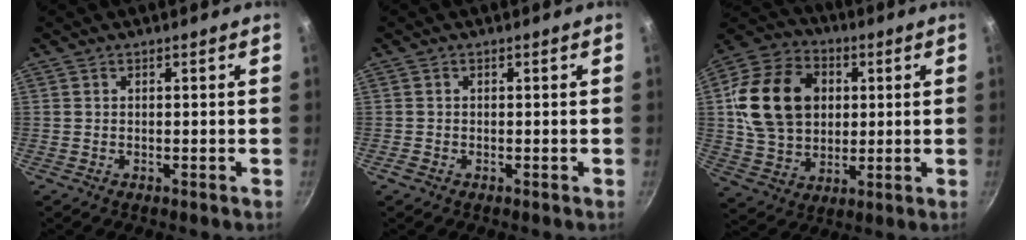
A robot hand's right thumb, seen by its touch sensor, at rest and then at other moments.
{"total": 1.0, "force": [-0.6, 0.8, 0.3], "torque": [-0.007, 0.001, -0.010]}
{"total": 19.2, "force": [3.3, 14.9, 11.6], "torque": [-0.181, 0.006, 0.058]}